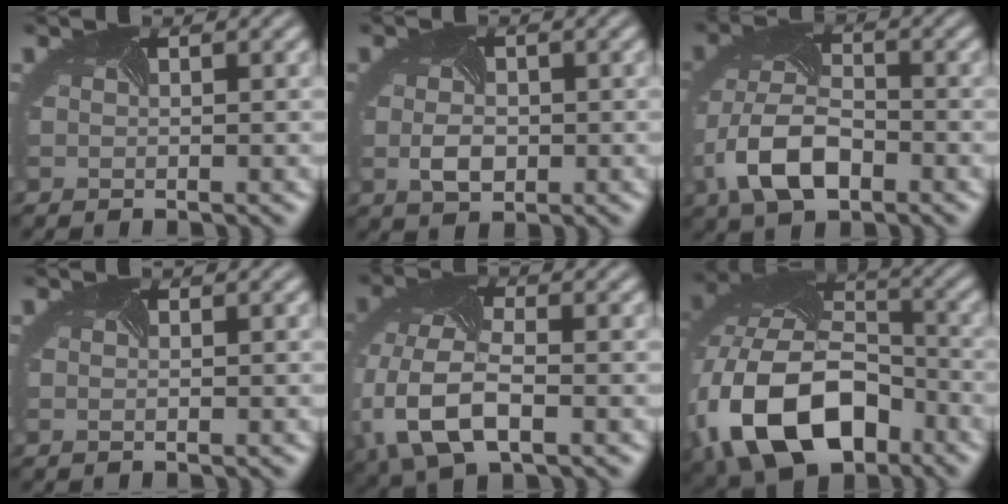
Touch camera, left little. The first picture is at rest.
{"total": 2.5, "force": [-0.4, 1.7, 1.8], "torque": [-0.039, -0.005, -0.008]}
{"total": 7.5, "force": [-3.2, 4.2, 5.3], "torque": [-0.126, -0.010, -0.068]}
{"total": 0.7, "force": [0.1, 0.4, 0.5], "torque": [-0.005, -0.005, 0.001]}
{"total": 8.8, "force": [-2.6, 5.0, 6.8], "torque": [-0.166, -0.017, -0.053]}
{"total": 15.4, "force": [-6.0, 10.0, 10.0], "torque": [-0.225, -0.028, -0.106]}